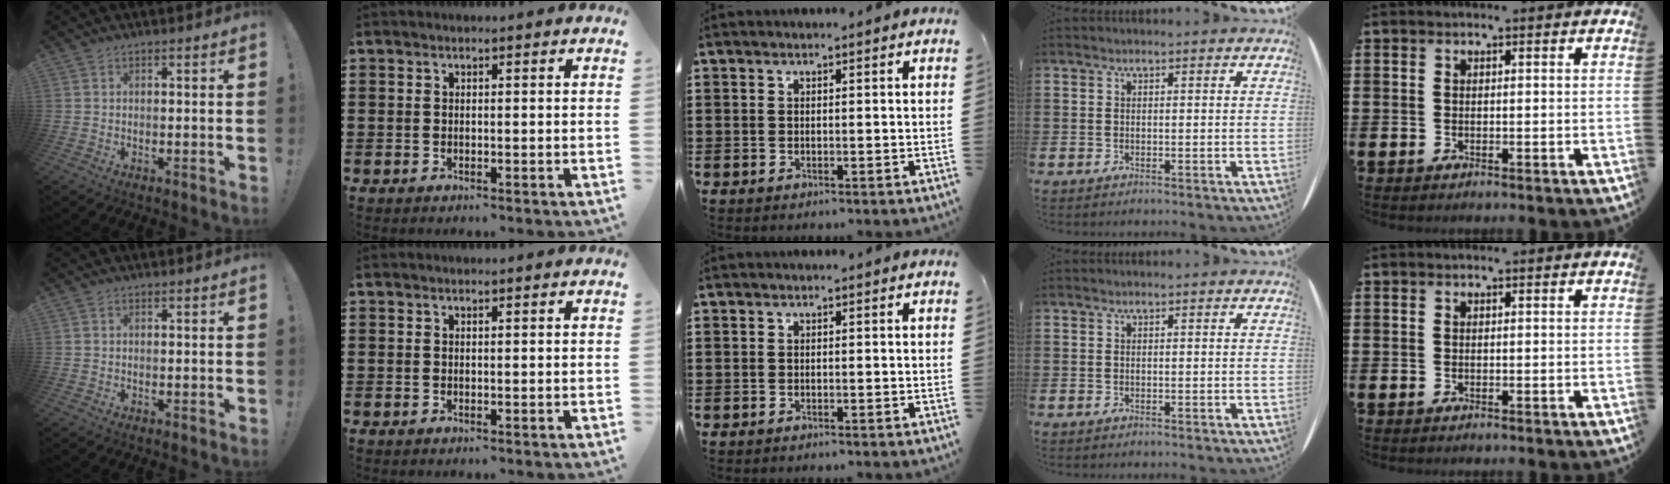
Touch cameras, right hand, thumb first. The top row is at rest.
{}